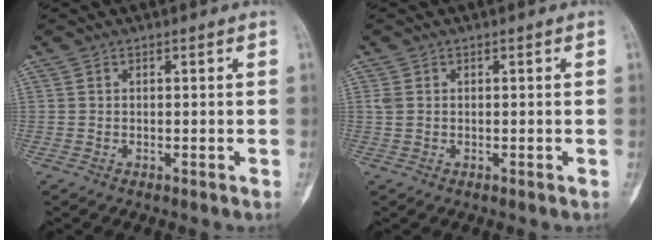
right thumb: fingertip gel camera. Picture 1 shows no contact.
{"total": 1.1, "force": [0.2, 0.9, 0.7], "torque": [-0.019, 0.008, 0.008]}